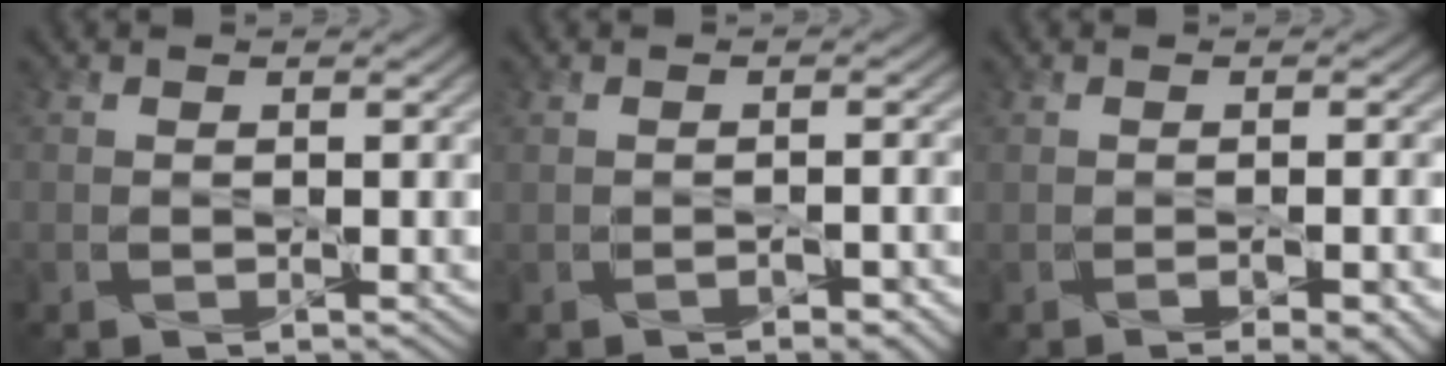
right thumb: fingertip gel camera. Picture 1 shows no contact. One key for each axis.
{"total": 2.5, "fx": -1.3, "fy": 0.9, "fz": 1.9, "tx": -0.031, "ty": -0.002, "tz": -0.016}
{"total": 4.7, "fx": -2.5, "fy": 1.5, "fz": 3.7, "tx": -0.049, "ty": -0.002, "tz": -0.021}